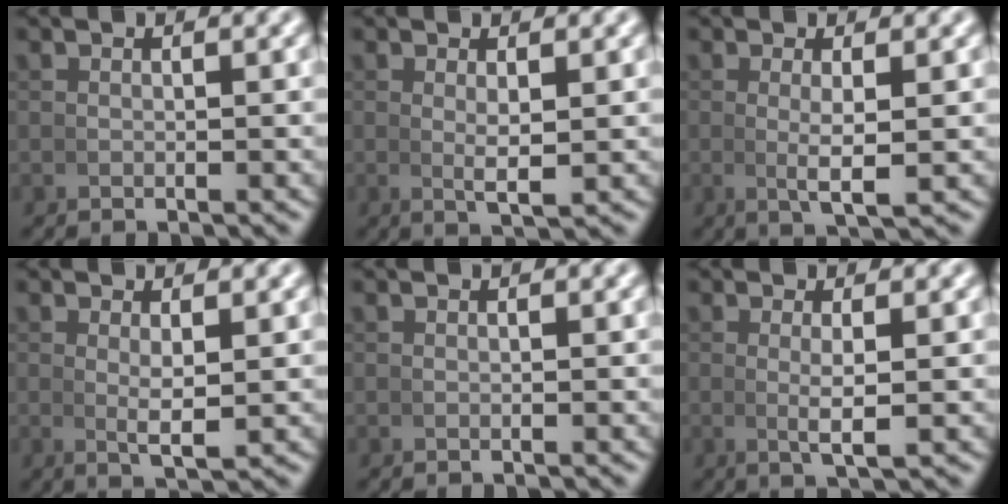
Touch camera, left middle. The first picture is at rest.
{"total": 2.0, "force": [0.3, 0.4, 2.0], "torque": [-0.035, -0.007, 0.008]}
{"total": 2.9, "force": [0.0, 0.4, 2.8], "torque": [-0.051, -0.007, 0.004]}
{"total": 2.4, "force": [0.3, 0.4, 2.3], "torque": [-0.040, -0.009, 0.010]}
{"total": 0.0}
{"total": 2.4, "force": [0.0, 0.2, 2.4], "torque": [-0.043, -0.004, 0.003]}